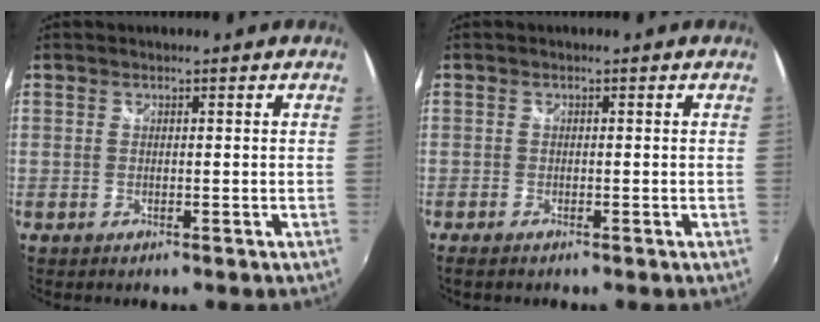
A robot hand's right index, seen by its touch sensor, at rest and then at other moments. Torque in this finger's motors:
{"motor_torque": [0.32, -0.26, 0.05, 0.00]}